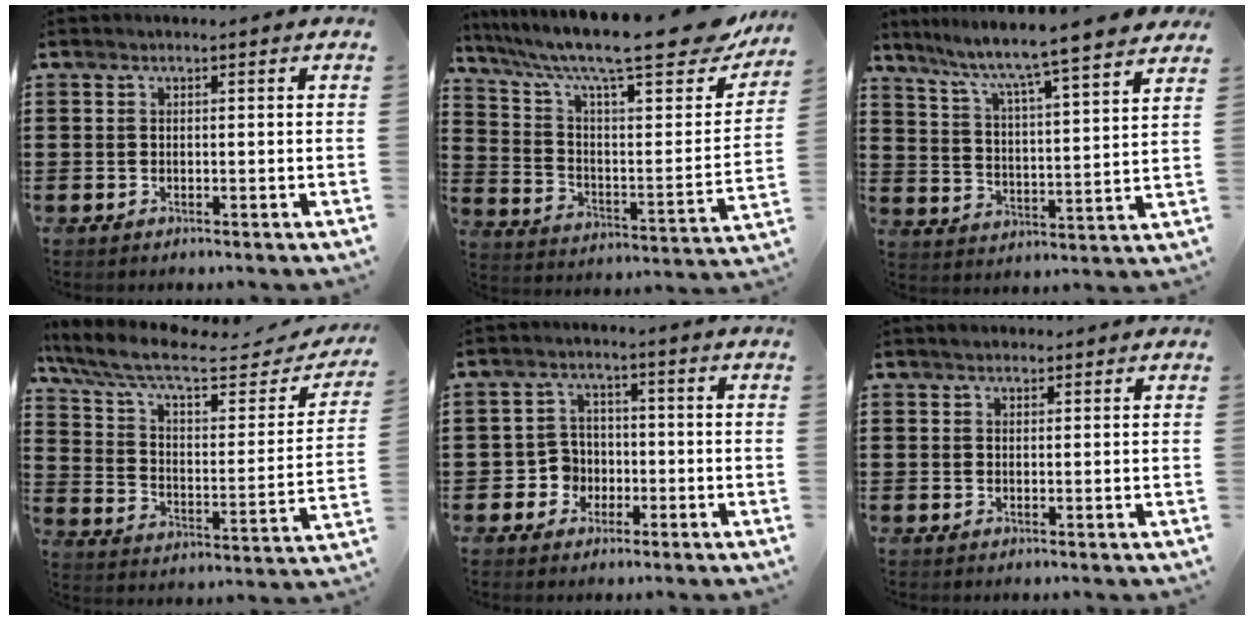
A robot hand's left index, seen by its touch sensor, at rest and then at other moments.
{"total": 14.2, "force": [10.9, 2.2, 8.8], "torque": [-0.175, -0.072, 0.176]}
{"total": 6.4, "force": [5.7, -0.9, 2.7], "torque": [-0.076, -0.052, 0.088]}
{"total": 10.0, "force": [7.5, 2.1, 6.4], "torque": [-0.149, -0.041, 0.125]}
{"total": 4.3, "force": [-1.3, 3.9, 1.4], "torque": [-0.036, 0.008, -0.026]}
{"total": 1.3, "force": [1.1, 0.5, 0.2], "torque": [-0.006, 0.003, 0.023]}